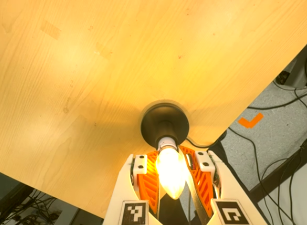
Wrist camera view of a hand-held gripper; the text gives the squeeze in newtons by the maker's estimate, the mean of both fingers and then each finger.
{"total": 15.0, "left": 17.9, "right": 12.1}